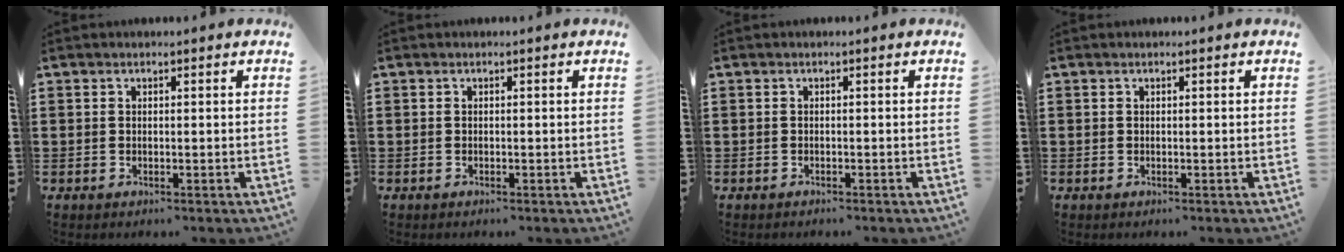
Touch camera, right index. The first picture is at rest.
{"total": 0.0}
{"total": 0.5, "force": [-0.5, 0.1, 0.0], "torque": [-0.001, 0.000, -0.011]}
{"total": 0.0}